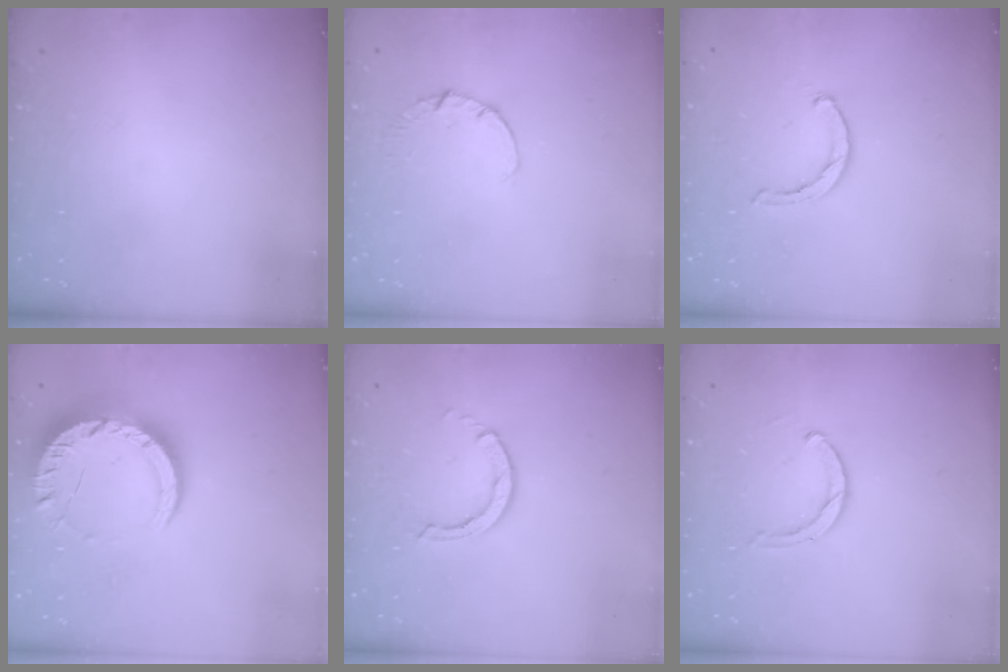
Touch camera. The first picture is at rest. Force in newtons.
{"total": 1.9, "press": 1.9, "slide": 0.3}
{"total": 1.8, "press": 1.8, "slide": 0.4}
{"total": 12.7, "press": 12.7, "slide": 0.8}
{"total": 2.8, "press": 2.8, "slide": 0.2}
{"total": 3.0, "press": 2.9, "slide": 0.5}